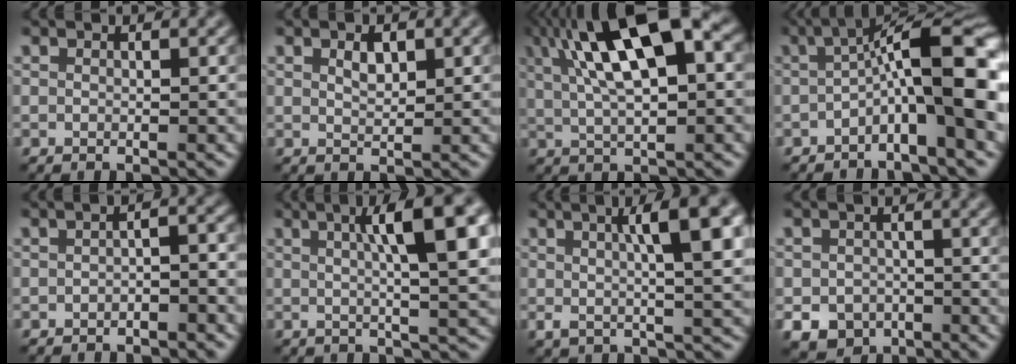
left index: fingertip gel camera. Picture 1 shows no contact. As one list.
[{"total": 1.6, "force": [0.8, 0.8, 1.1], "torque": [-0.021, 0.001, 0.015]}, {"total": 12.2, "force": [4.3, 4.1, 10.7], "torque": [-0.170, 0.019, 0.069]}, {"total": 9.8, "force": [-1.4, 2.0, 9.5], "torque": [-0.135, 0.027, -0.033]}, {"total": 2.0, "force": [-1.0, 0.6, 1.6], "torque": [-0.025, 0.005, -0.017]}, {"total": 10.0, "force": [2.7, 2.4, 9.3], "torque": [-0.110, 0.014, 0.038]}, {"total": 8.4, "force": [2.3, 2.4, 7.7], "torque": [-0.107, 0.008, 0.035]}, {"total": 4.0, "force": [-1.9, 3.2, 1.4], "torque": [-0.026, -0.012, -0.031]}]